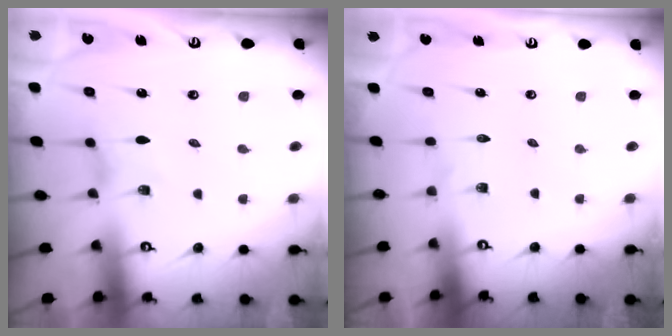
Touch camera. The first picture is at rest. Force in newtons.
{"total": 0.0}